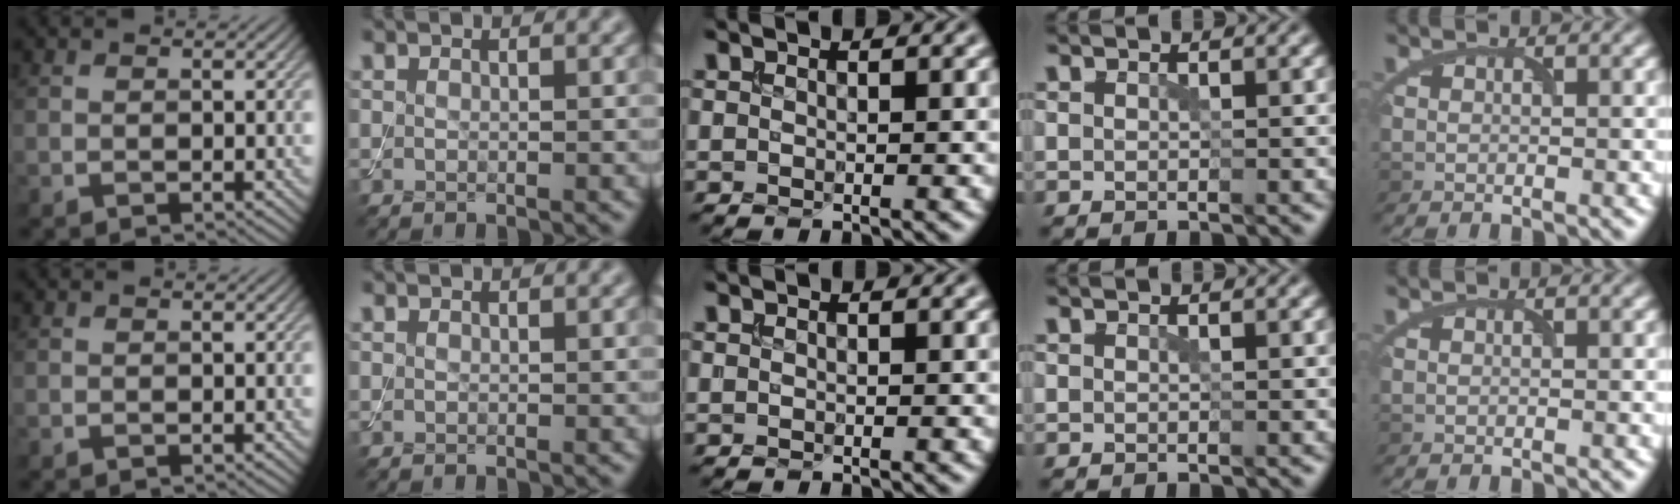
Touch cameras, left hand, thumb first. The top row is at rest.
{}